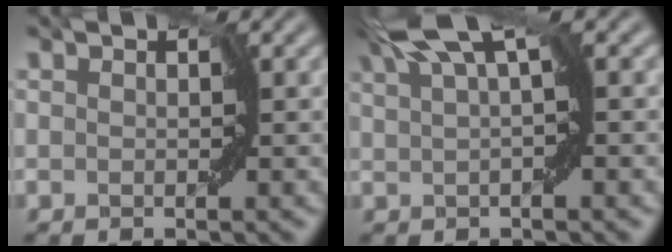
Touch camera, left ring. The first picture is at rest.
{"total": 4.1, "force": [2.3, 0.3, 3.4], "torque": [-0.059, 0.012, 0.035]}